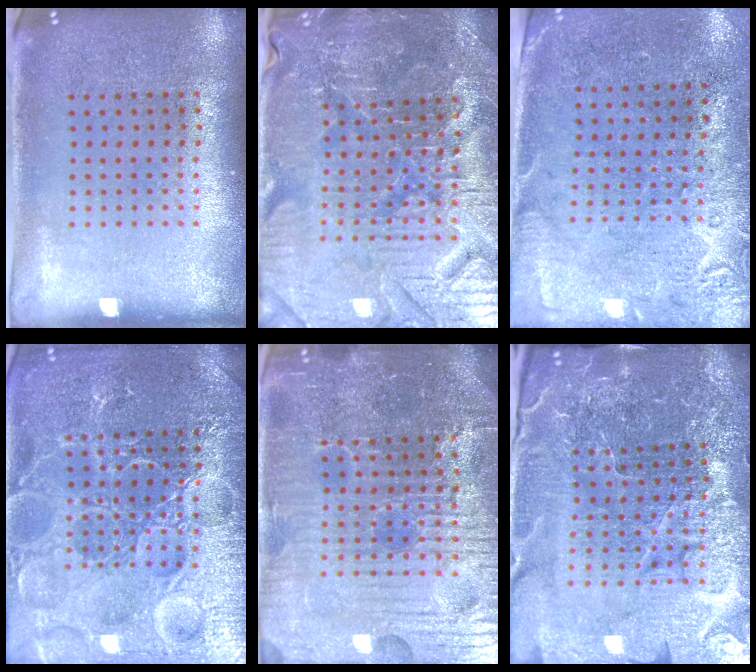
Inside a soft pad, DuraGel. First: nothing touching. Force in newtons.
{"total": 4.5, "press": 4.4, "slide": 1.0}
{"total": 2.7, "press": 2.3, "slide": 1.4}
{"total": 7.5, "press": 7.5, "slide": 1.0}
{"total": 6.3, "press": 5.8, "slide": 2.3}
{"total": 6.5, "press": 5.8, "slide": 3.0}